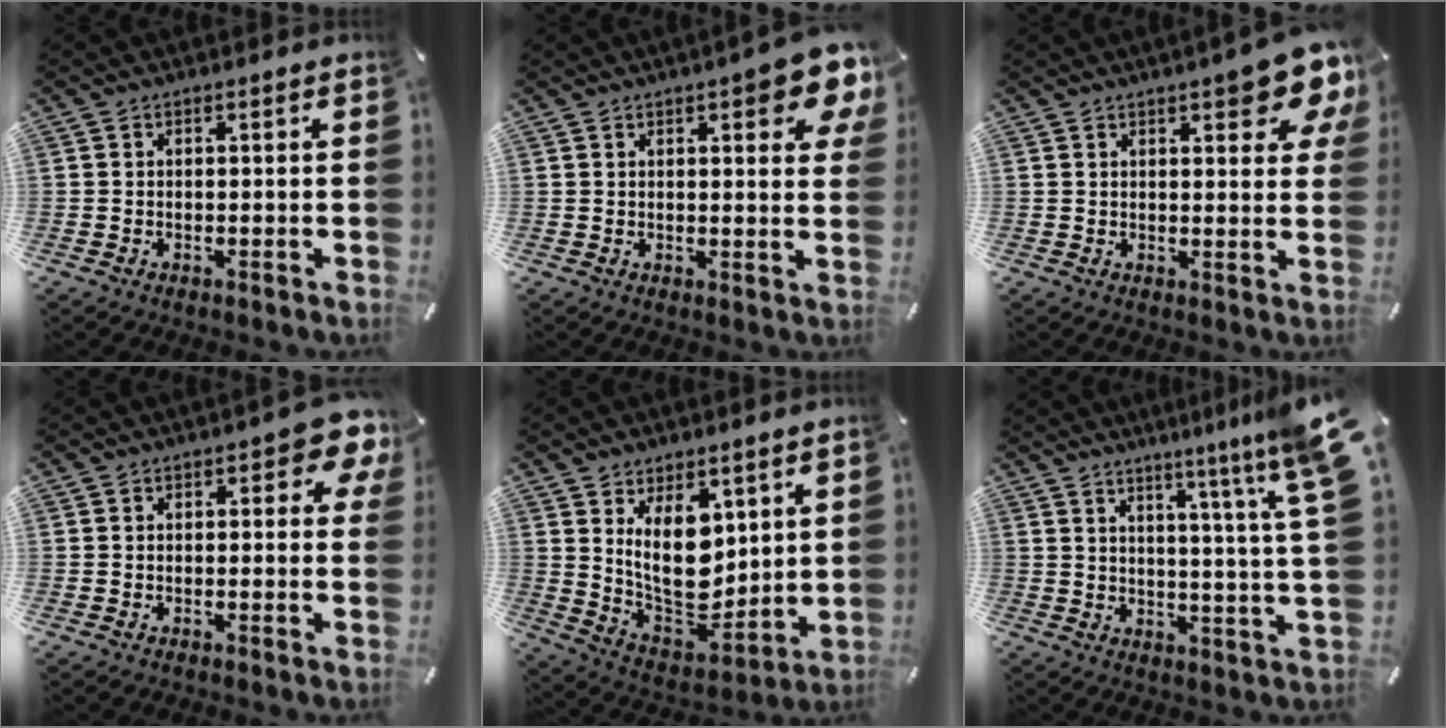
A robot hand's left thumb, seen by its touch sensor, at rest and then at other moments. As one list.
[{"total": 9.3, "force": [4.8, 2.9, 7.4], "torque": [-0.098, -0.020, 0.077]}, {"total": 10.5, "force": [6.3, 3.5, 7.6], "torque": [-0.098, -0.033, 0.104]}, {"total": 5.9, "force": [2.4, 2.9, 4.6], "torque": [-0.048, -0.007, 0.033]}, {"total": 15.0, "force": [5.1, 9.4, 10.6], "torque": [-0.201, -0.048, 0.095]}, {"total": 11.8, "force": [7.2, -1.1, 9.2], "torque": [-0.143, -0.053, 0.106]}]